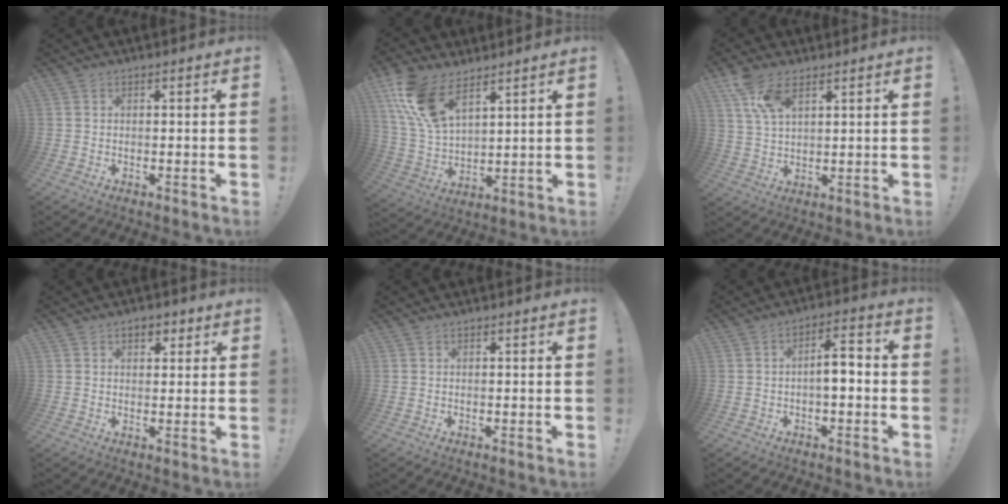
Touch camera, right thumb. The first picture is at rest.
{"total": 15.4, "force": [9.1, 7.8, 9.6], "torque": [-0.214, -0.042, 0.174]}
{"total": 8.8, "force": [5.3, 4.1, 5.8], "torque": [-0.100, -0.018, 0.099]}
{"total": 4.0, "force": [1.9, 2.7, 2.2], "torque": [-0.020, -0.002, 0.030]}
{"total": 0.0}
{"total": 7.1, "force": [-1.2, 2.7, 6.4], "torque": [-0.093, 0.008, -0.024]}